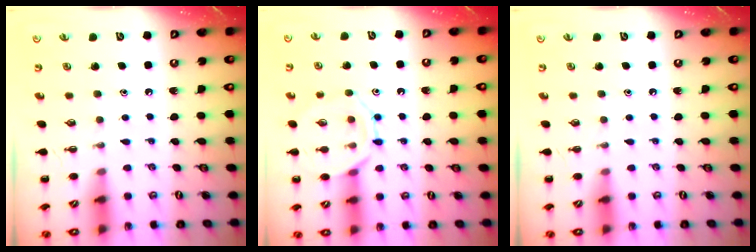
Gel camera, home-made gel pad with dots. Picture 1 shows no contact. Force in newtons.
{"total": 11.4, "press": 11.4, "slide": 0.8}
{"total": 0.0}